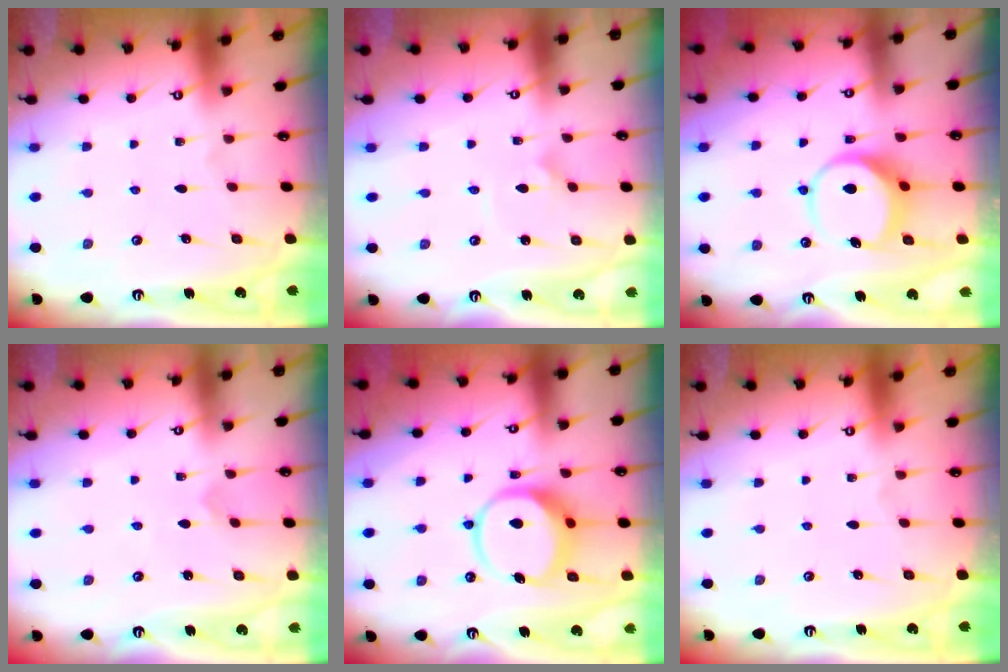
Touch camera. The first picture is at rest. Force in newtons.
{"total": 2.1, "press": 2.1, "slide": 0.0}
{"total": 7.2, "press": 7.1, "slide": 1.1}
{"total": 2.4, "press": 2.4, "slide": 0.2}
{"total": 9.9, "press": 9.8, "slide": 1.6}
{"total": 0.0}